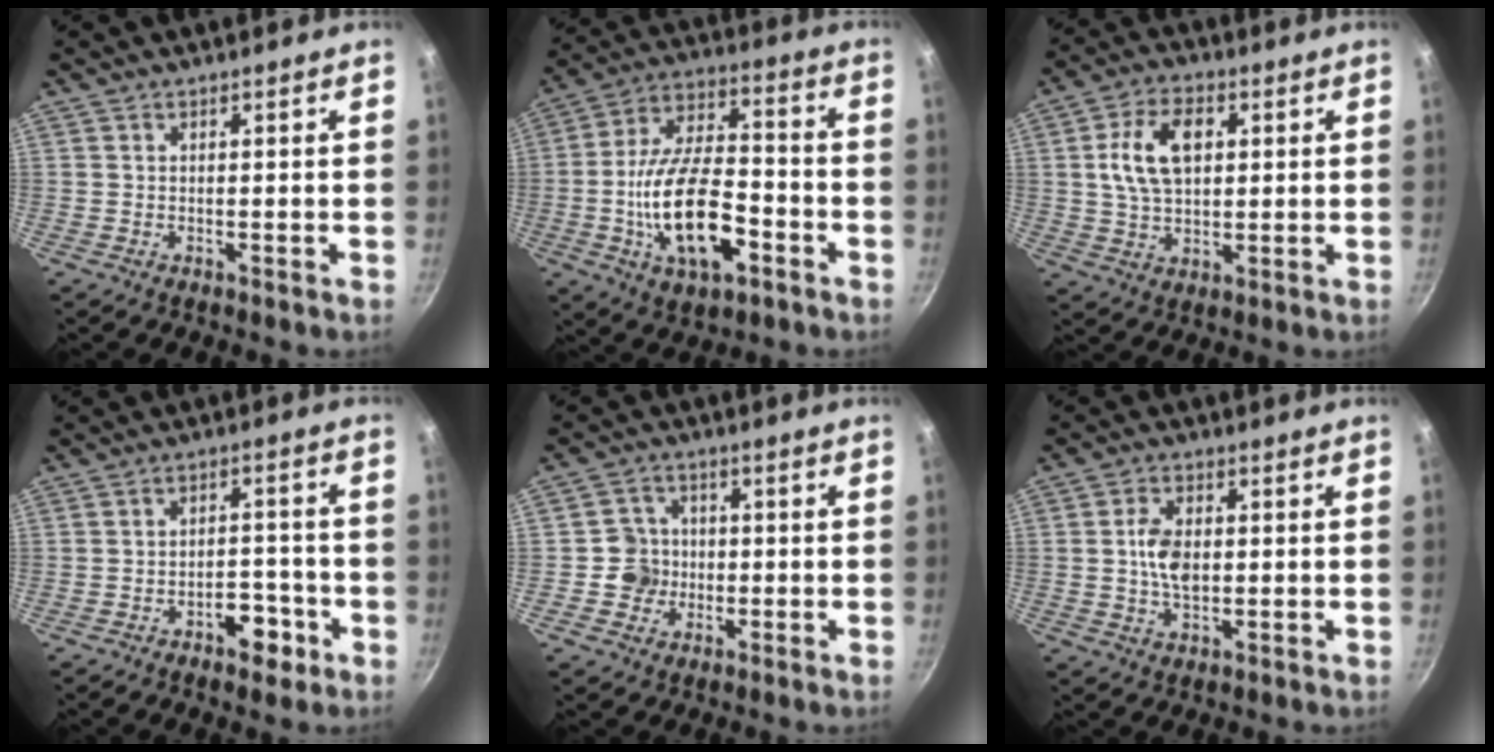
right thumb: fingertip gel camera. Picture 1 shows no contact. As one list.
[{"total": 18.6, "force": [-5.4, 9.0, 15.4], "torque": [-0.272, 0.032, -0.091]}, {"total": 11.3, "force": [2.3, 6.9, 8.6], "torque": [-0.145, 0.003, 0.043]}, {"total": 6.6, "force": [-3.4, 3.5, 4.4], "torque": [-0.042, 0.031, -0.049]}, {"total": 5.9, "force": [-1.0, 5.6, 1.5], "torque": [0.007, 0.014, -0.022]}, {"total": 6.4, "force": [0.2, 3.9, 5.1], "torque": [-0.090, 0.003, 0.004]}]